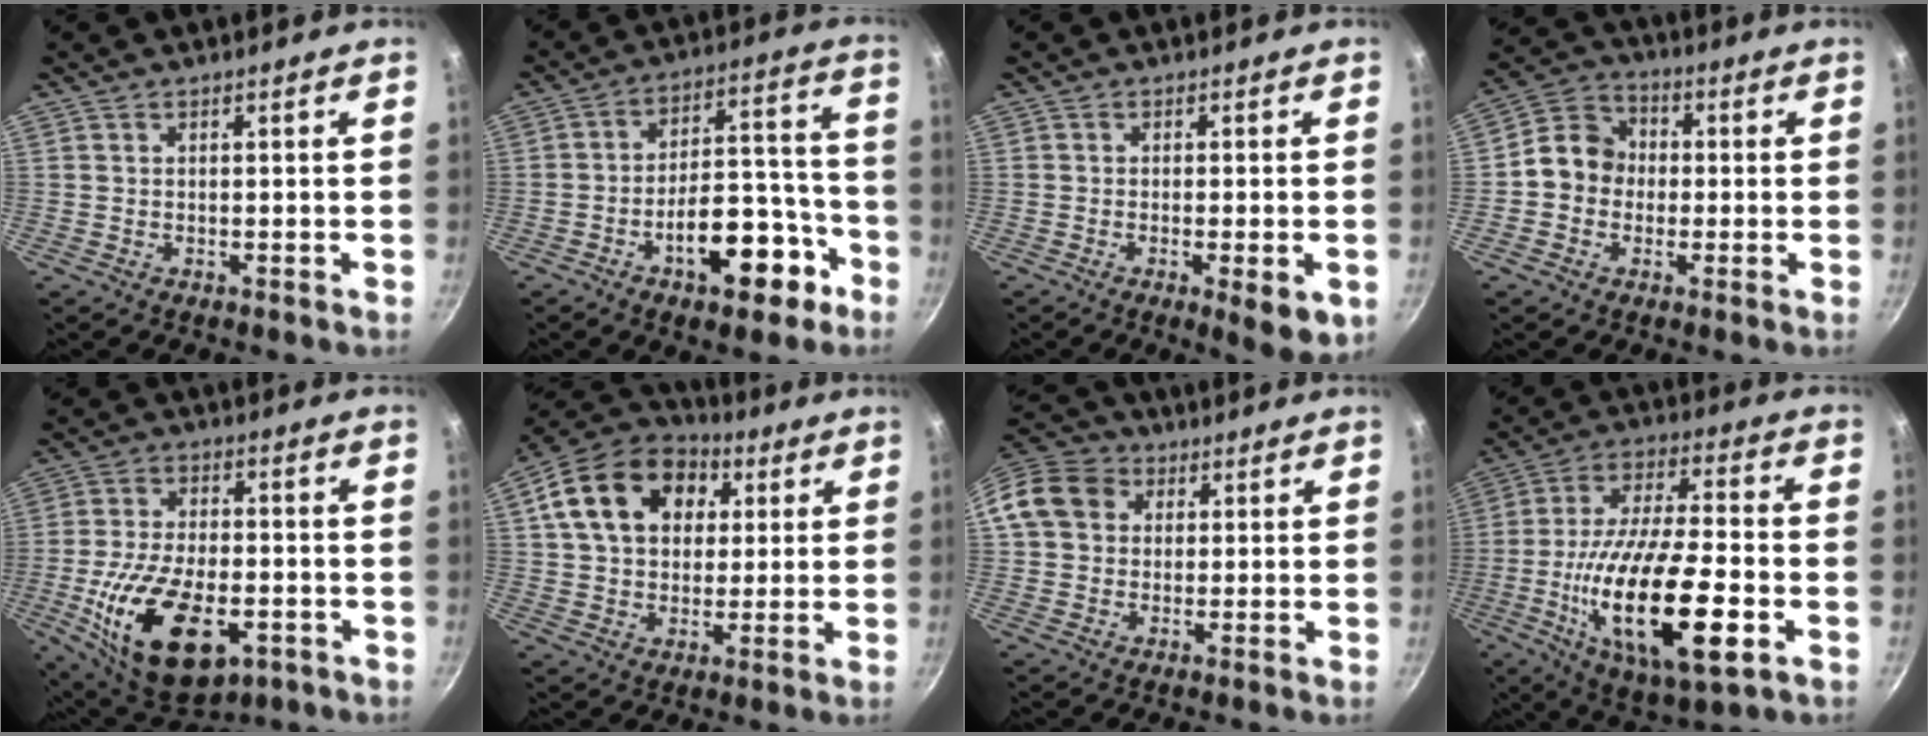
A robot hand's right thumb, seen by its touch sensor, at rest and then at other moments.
{"total": 15.6, "force": [-7.6, 7.6, 11.3], "torque": [-0.123, 0.076, -0.102]}
{"total": 6.5, "force": [-2.2, 1.6, 5.9], "torque": [-0.077, -0.003, -0.028]}
{"total": 8.6, "force": [-0.7, 7.6, 4.0], "torque": [-0.035, 0.024, -0.034]}
{"total": 20.3, "force": [-6.6, 10.7, 16.0], "torque": [-0.274, 0.010, -0.104]}
{"total": 19.9, "force": [5.9, 14.5, 12.3], "torque": [-0.201, 0.018, 0.090]}
{"total": 11.2, "force": [2.6, 9.5, 5.4], "torque": [-0.077, 0.023, 0.029]}
{"total": 24.6, "force": [-6.8, 8.6, 22.0], "torque": [-0.392, 0.014, -0.114]}